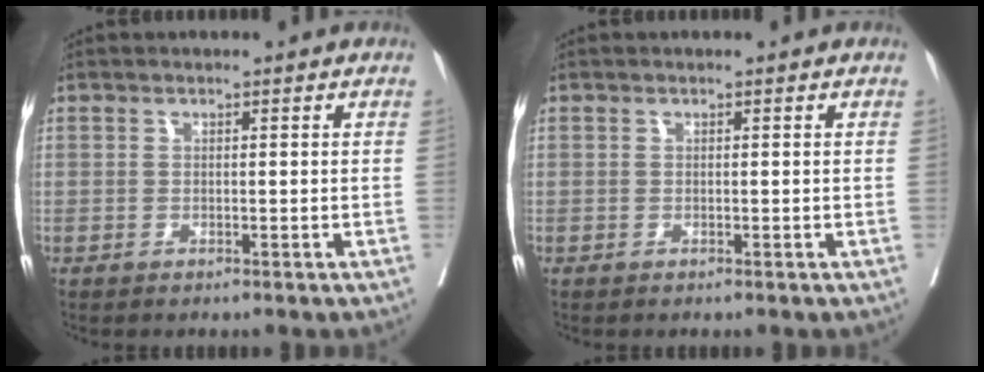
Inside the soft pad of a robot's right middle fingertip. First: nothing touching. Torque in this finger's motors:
{"motor_torque": [-0.01, 0.01, 0.00, 0.00]}